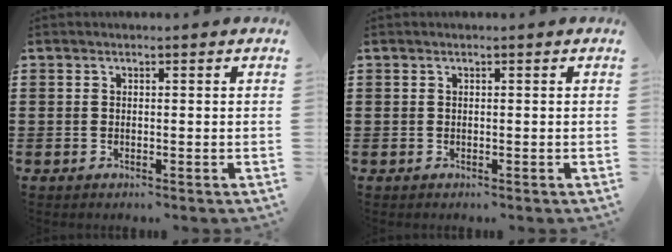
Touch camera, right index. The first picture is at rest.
{"total": 0.0}